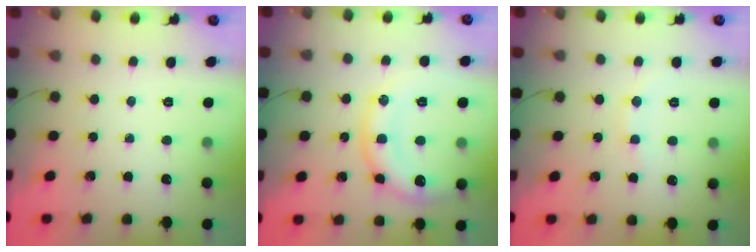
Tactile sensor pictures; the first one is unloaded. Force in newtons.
{"total": 13.9, "press": 13.8, "slide": 1.1}
{"total": 7.5, "press": 7.5, "slide": 1.0}